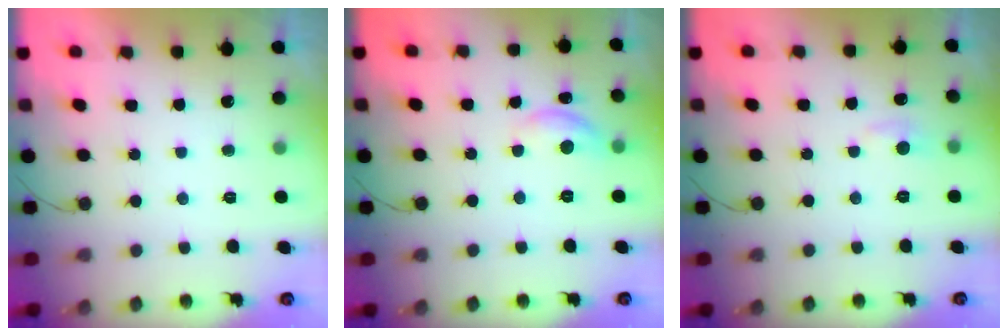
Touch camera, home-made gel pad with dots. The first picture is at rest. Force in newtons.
{"total": 8.7, "press": 8.7, "slide": 0.5}
{"total": 4.8, "press": 4.7, "slide": 0.6}